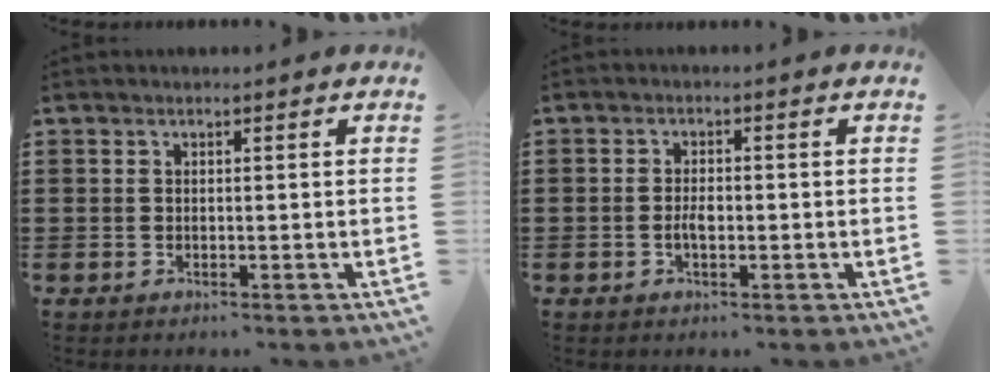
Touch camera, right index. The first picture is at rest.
{"total": 2.2, "force": [-0.6, 0.9, 1.9], "torque": [-0.044, -0.002, -0.012]}